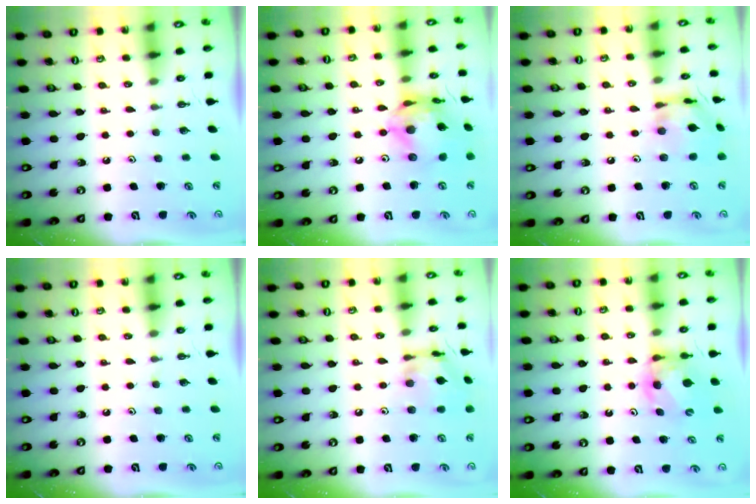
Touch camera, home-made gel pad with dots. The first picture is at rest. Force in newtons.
{"total": 15.7, "press": 15.6, "slide": 1.5}
{"total": 11.9, "press": 11.8, "slide": 1.2}
{"total": 0.0}
{"total": 13.1, "press": 13.0, "slide": 1.0}
{"total": 6.1, "press": 6.1, "slide": 0.3}